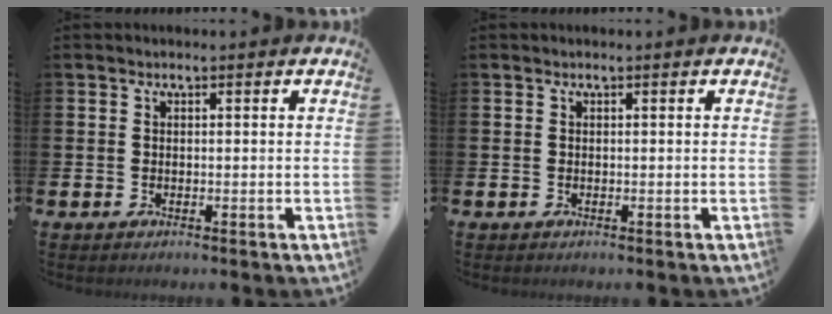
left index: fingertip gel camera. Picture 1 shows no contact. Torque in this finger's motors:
{"motor_torque": [0.00, 0.00, 0.00, 0.00]}